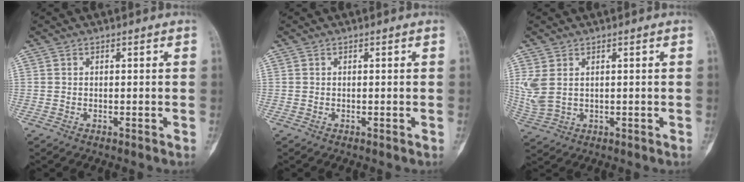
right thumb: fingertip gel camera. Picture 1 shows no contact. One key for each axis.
{"total": 0.0}
{"total": 5.2, "fx": 1.4, "fy": 3.4, "fz": 3.8, "tx": -0.098, "ty": 0.000, "tz": 0.039}